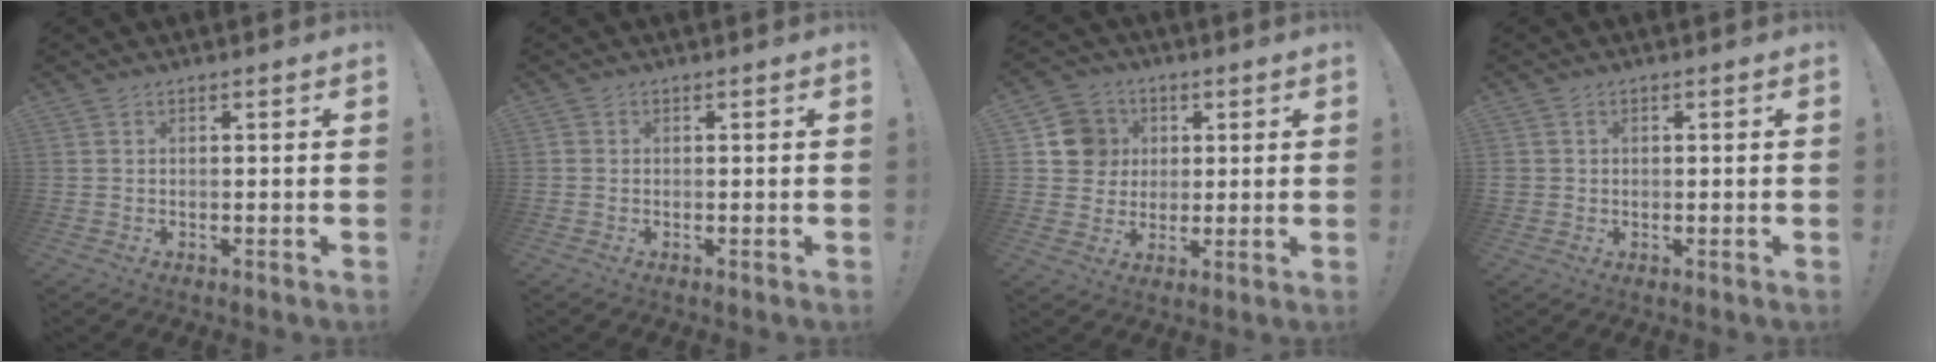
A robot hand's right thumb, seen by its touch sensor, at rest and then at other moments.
{"total": 0.7, "force": [-0.2, 0.7, 0.0], "torque": [-0.006, 0.004, -0.002]}
{"total": 10.6, "force": [2.7, 9.9, 2.5], "torque": [-0.028, -0.008, 0.060]}
{"total": 1.8, "force": [0.0, 1.7, 0.4], "torque": [-0.011, 0.006, 0.002]}